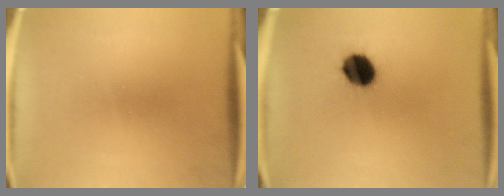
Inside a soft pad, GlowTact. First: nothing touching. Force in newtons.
{"total": 9.6}